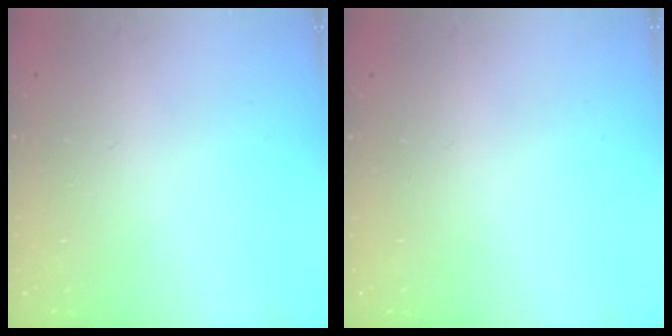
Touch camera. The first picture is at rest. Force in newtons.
{"total": 0.0}